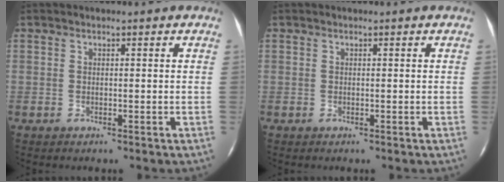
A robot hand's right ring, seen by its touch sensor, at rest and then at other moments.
{"total": 0.0}